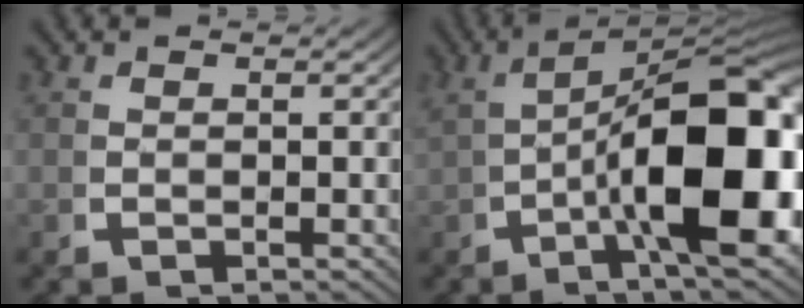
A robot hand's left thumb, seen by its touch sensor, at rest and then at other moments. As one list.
[{"total": 16.9, "force": [-0.1, 7.6, 15.1], "torque": [-0.213, -0.029, 0.011]}]